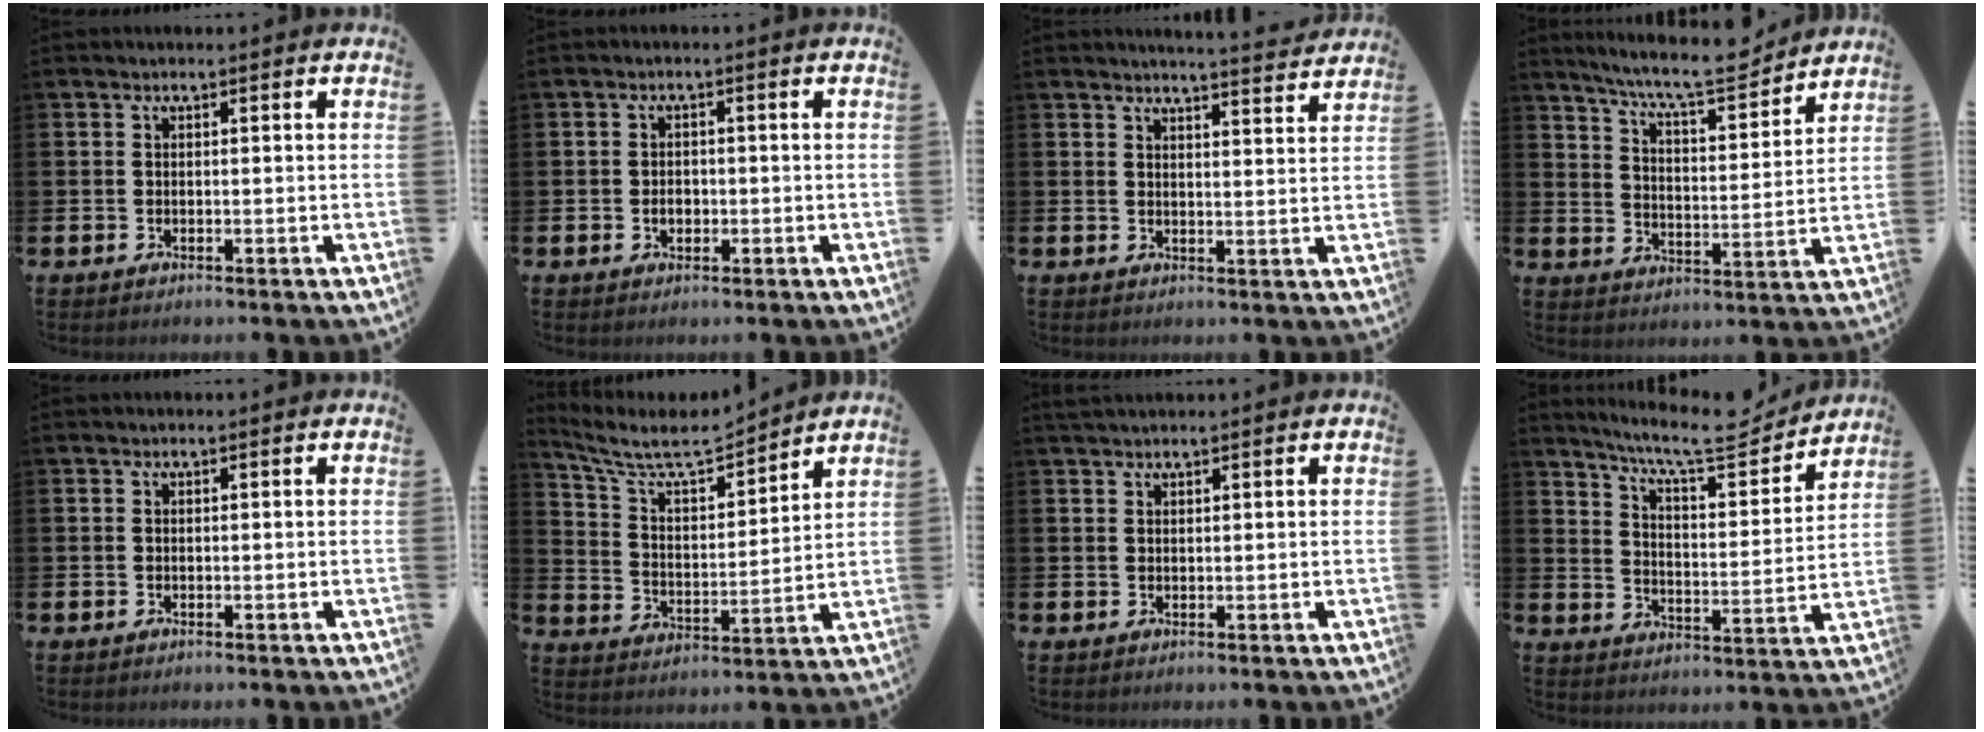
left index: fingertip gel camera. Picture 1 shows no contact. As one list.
[{"total": 1.9, "force": [-0.3, 1.4, 1.2], "torque": [-0.012, 0.002, -0.012]}, {"total": 4.3, "force": [4.2, -0.6, 0.3], "torque": [-0.006, -0.031, 0.072]}, {"total": 9.0, "force": [8.3, 1.2, 3.3], "torque": [-0.082, -0.055, 0.144]}, {"total": 0.0}, {"total": 8.1, "force": [7.2, 2.0, 3.0], "torque": [-0.097, -0.045, 0.125]}, {"total": 1.6, "force": [1.3, 0.0, 0.8], "torque": [-0.024, 0.005, 0.026]}, {"total": 9.0, "force": [8.1, 1.4, 3.6], "torque": [-0.087, -0.050, 0.139]}]